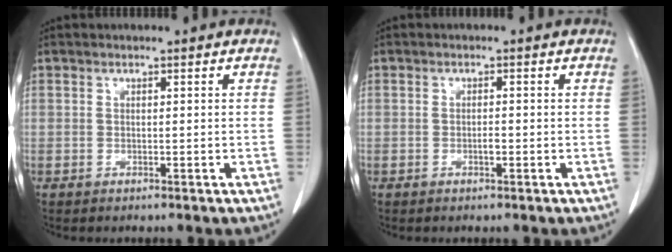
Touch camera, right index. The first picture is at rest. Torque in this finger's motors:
{"motor_torque": [0.35, 0.02, 0.00, 0.01]}